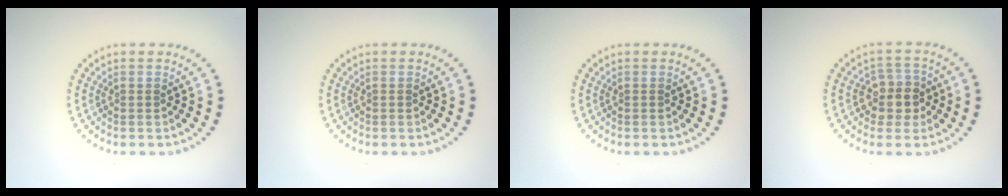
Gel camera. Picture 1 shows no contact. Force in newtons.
{"total": 0.0}
{"total": 0.0}
{"total": 2.9, "press": 2.6, "slide": 1.2}